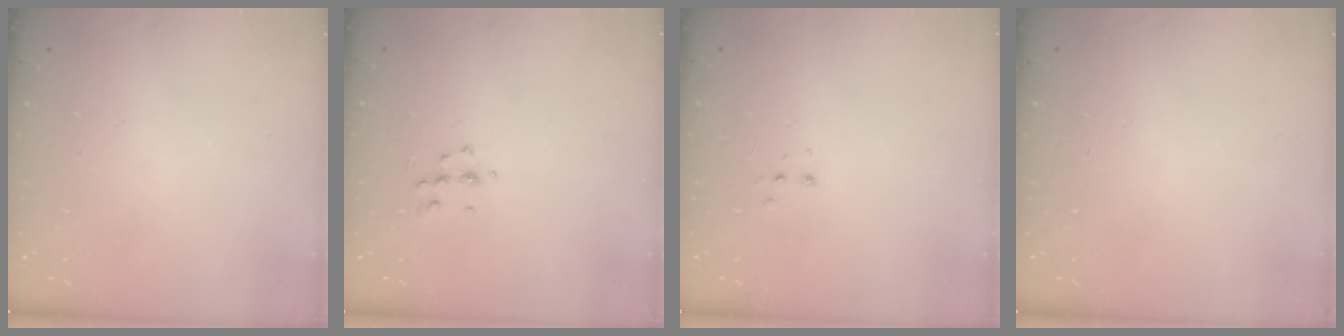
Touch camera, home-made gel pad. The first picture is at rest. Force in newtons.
{"total": 4.7, "press": 4.6, "slide": 0.8}
{"total": 2.7, "press": 2.7, "slide": 0.5}
{"total": 0.0}